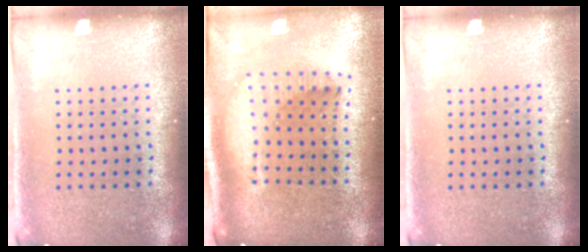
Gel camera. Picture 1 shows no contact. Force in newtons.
{"total": 2.1, "press": 1.6, "slide": 1.3}
{"total": 0.0}